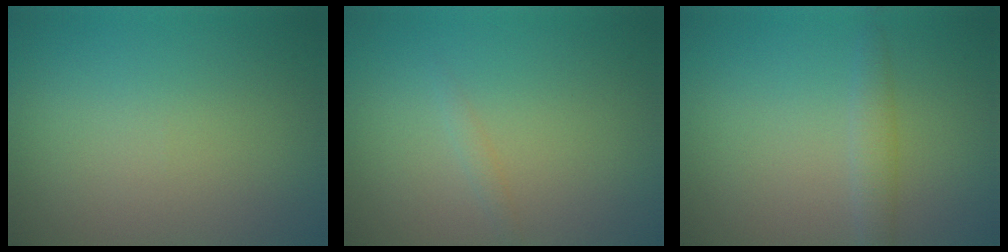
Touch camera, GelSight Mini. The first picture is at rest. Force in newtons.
{"total": 0.7, "press": 0.7, "slide": 0.0}
{"total": 1.6, "press": 1.6, "slide": 0.0}